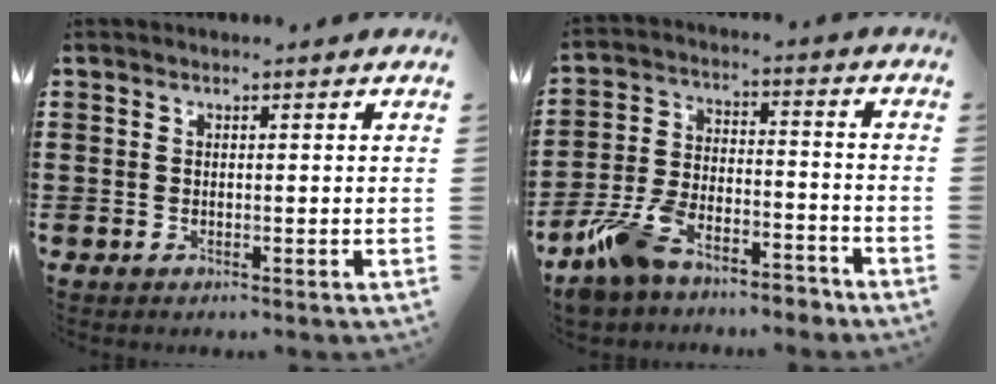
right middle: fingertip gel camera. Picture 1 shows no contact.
{"total": 9.0, "force": [-7.5, 2.7, 4.1], "torque": [-0.097, 0.015, -0.148]}